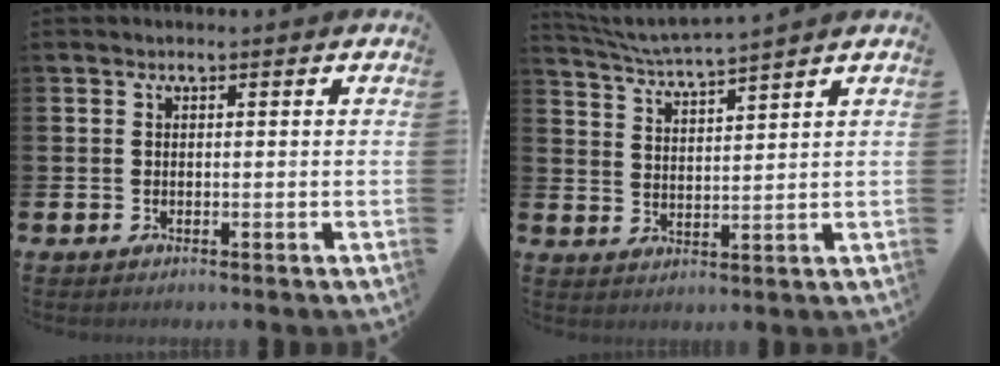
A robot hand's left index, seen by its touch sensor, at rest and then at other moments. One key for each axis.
{"total": 4.4, "fx": 4.3, "fy": -0.5, "fz": 0.9, "tx": -0.038, "ty": -0.027, "tz": 0.076}